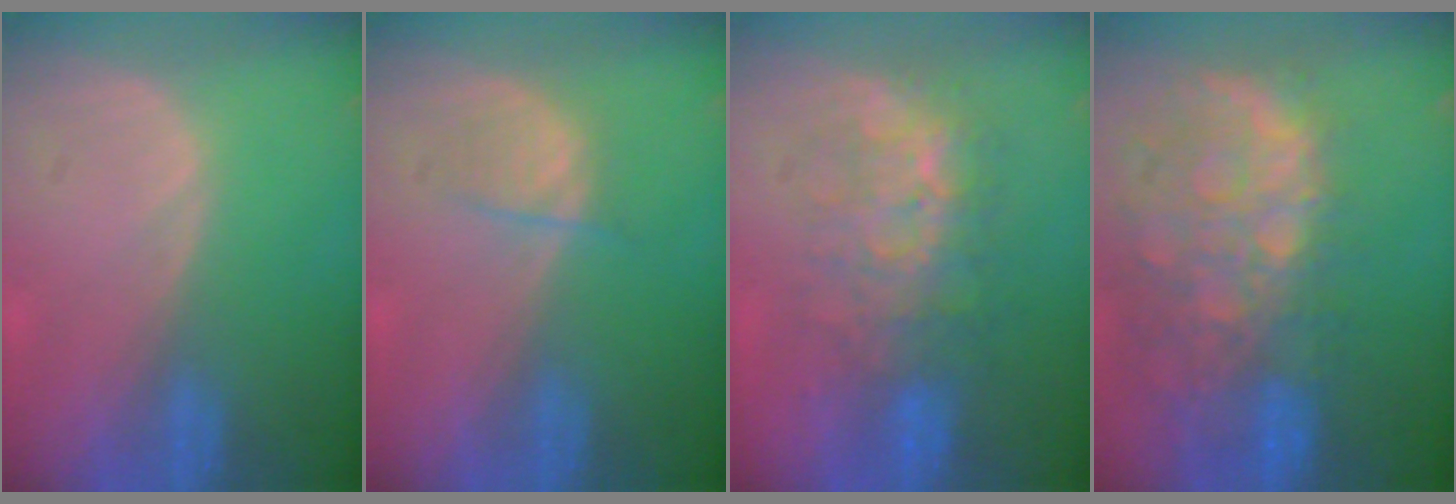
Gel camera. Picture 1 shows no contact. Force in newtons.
{"total": 2.1, "press": 2.1, "slide": 0.3}
{"total": 7.7, "press": 7.6, "slide": 1.4}
{"total": 12.8, "press": 10.5, "slide": 7.3}